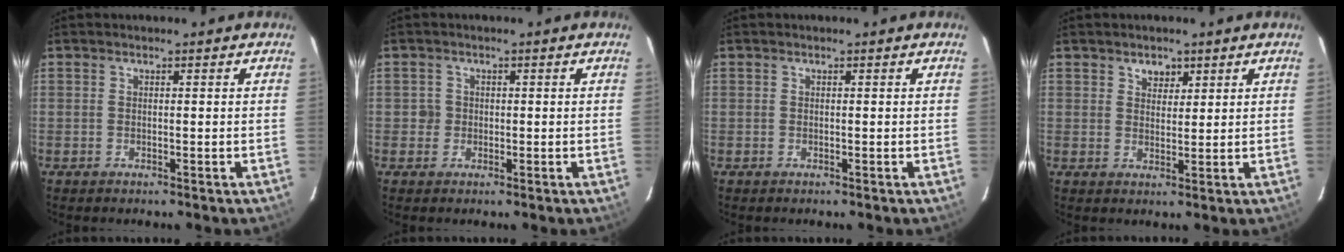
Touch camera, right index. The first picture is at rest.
{"total": 1.8, "force": [-0.3, 1.8, 0.0], "torque": [0.002, 0.006, -0.005]}
{"total": 0.0}
{"total": 2.8, "force": [1.8, 2.0, 0.9], "torque": [-0.007, 0.003, 0.030]}